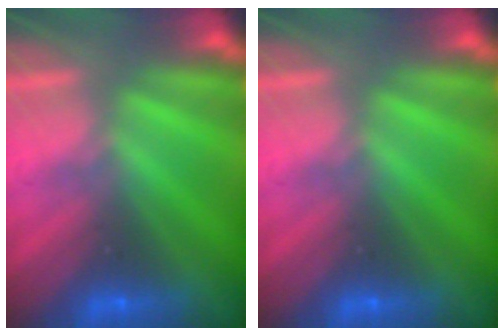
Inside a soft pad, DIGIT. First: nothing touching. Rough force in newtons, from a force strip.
{"total": 0.0}